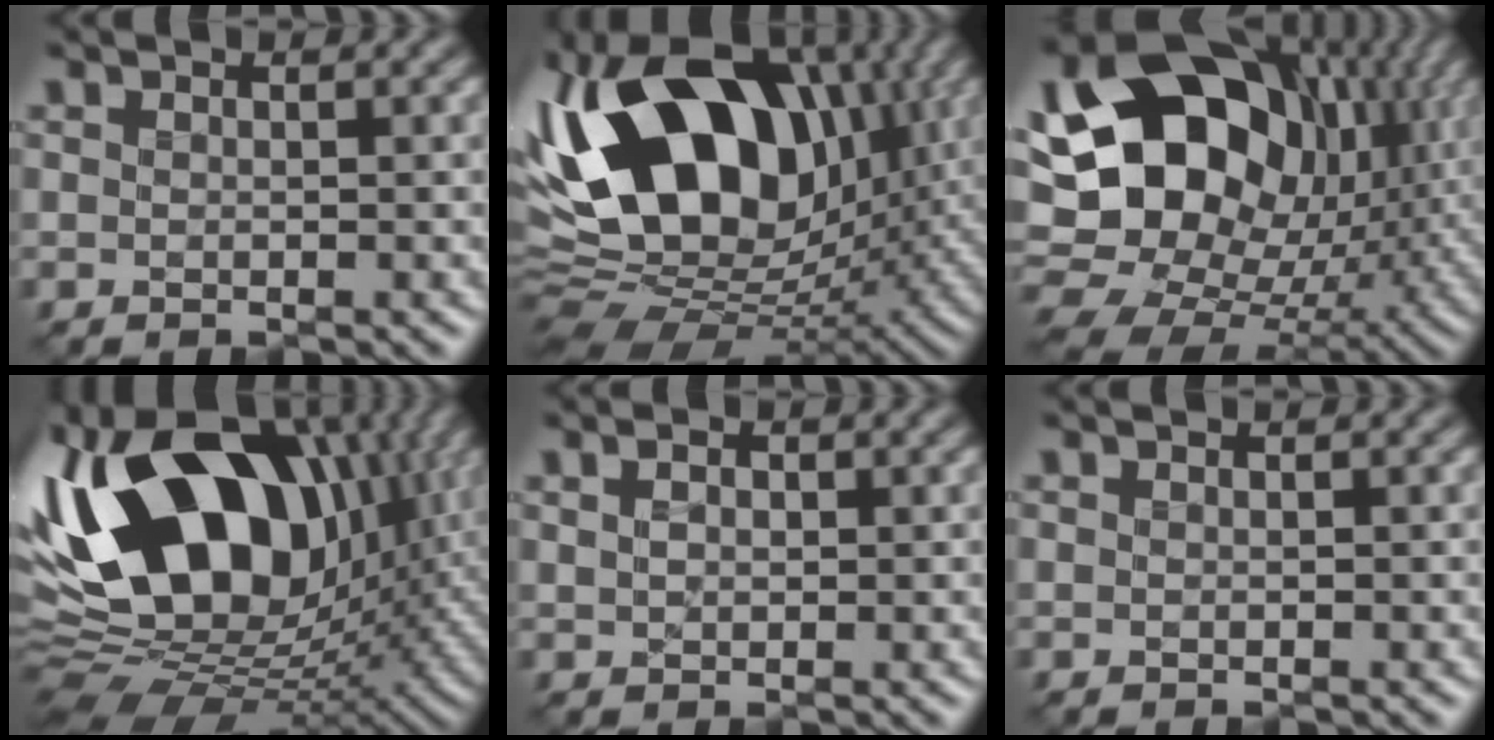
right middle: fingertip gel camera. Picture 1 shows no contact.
{"total": 17.2, "force": [3.0, 11.4, 12.6], "torque": [-0.230, 0.034, 0.022]}
{"total": 20.3, "force": [2.8, 15.3, 13.0], "torque": [-0.240, 0.002, 0.079]}
{"total": 19.3, "force": [3.6, 12.4, 14.2], "torque": [-0.278, 0.037, 0.037]}
{"total": 1.9, "force": [0.6, 1.3, 1.3], "torque": [-0.024, 0.012, -0.002]}
{"total": 0.0}